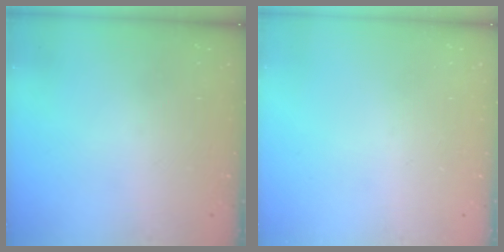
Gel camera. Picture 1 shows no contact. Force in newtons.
{"total": 0.0}